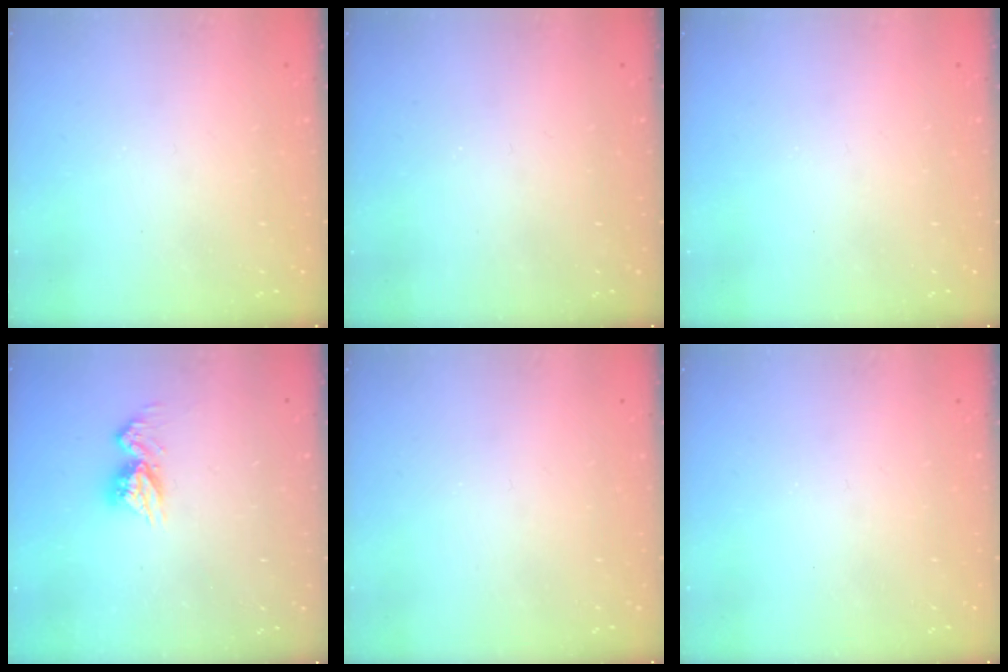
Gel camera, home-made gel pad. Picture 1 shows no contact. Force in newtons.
{"total": 0.0}
{"total": 0.0}
{"total": 9.5, "press": 9.5, "slide": 0.9}
{"total": 0.0}
{"total": 0.6, "press": 0.3, "slide": 0.5}